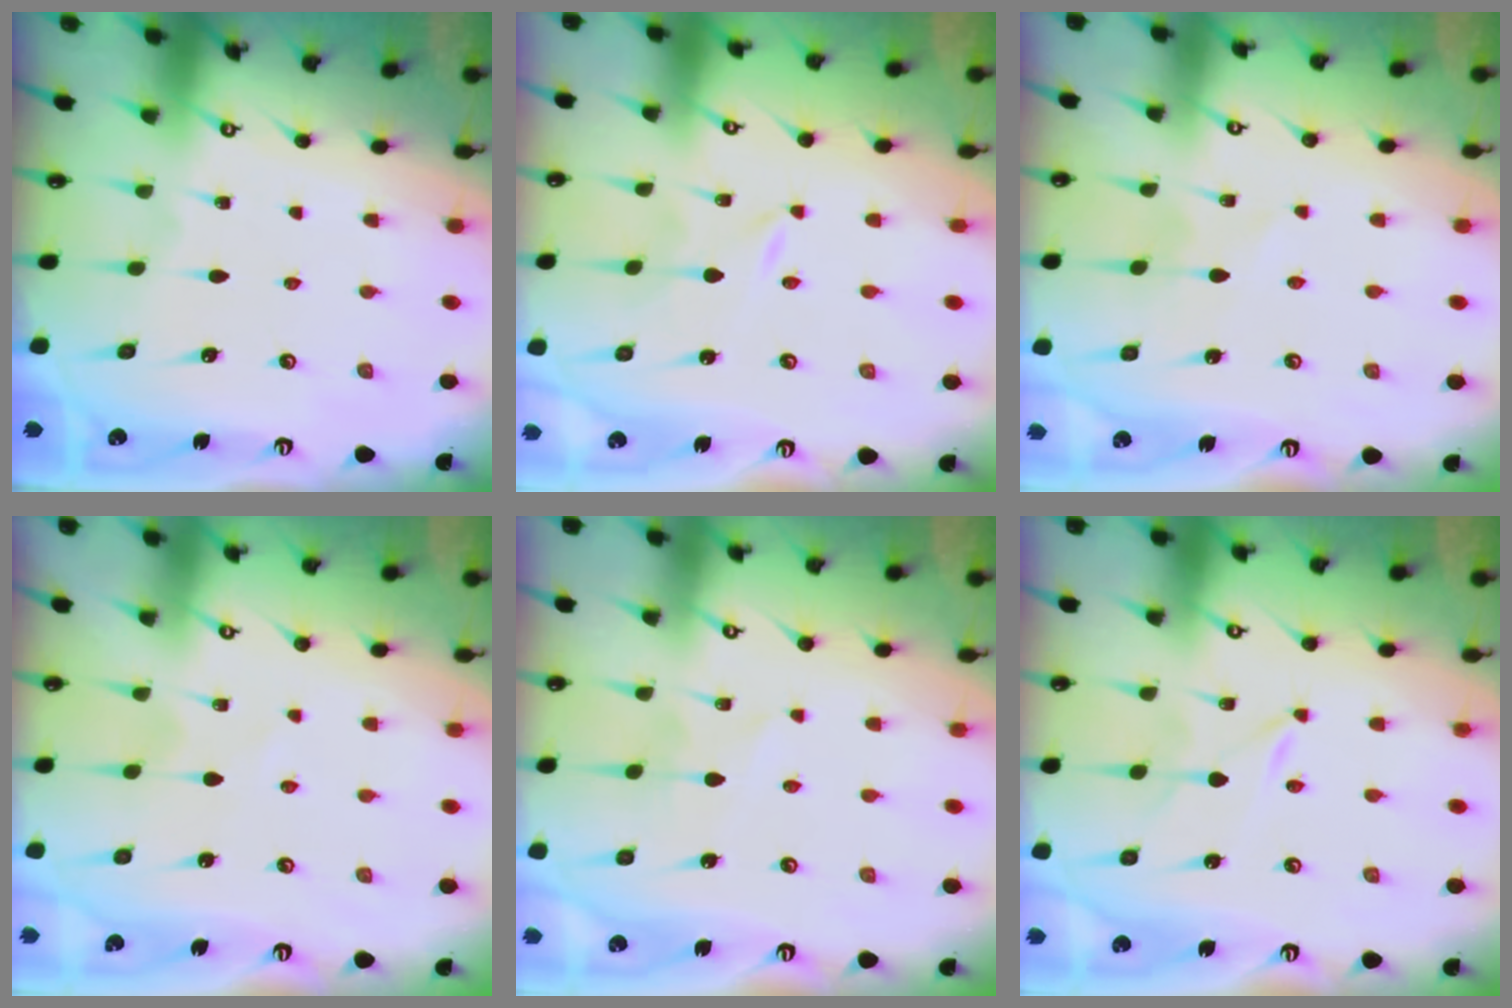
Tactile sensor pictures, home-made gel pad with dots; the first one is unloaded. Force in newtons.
{"total": 0.0}
{"total": 1.8, "press": 1.8, "slide": 0.2}
{"total": 1.8, "press": 1.7, "slide": 0.3}
{"total": 2.7, "press": 2.7, "slide": 0.2}
{"total": 0.6, "press": 0.5, "slide": 0.1}